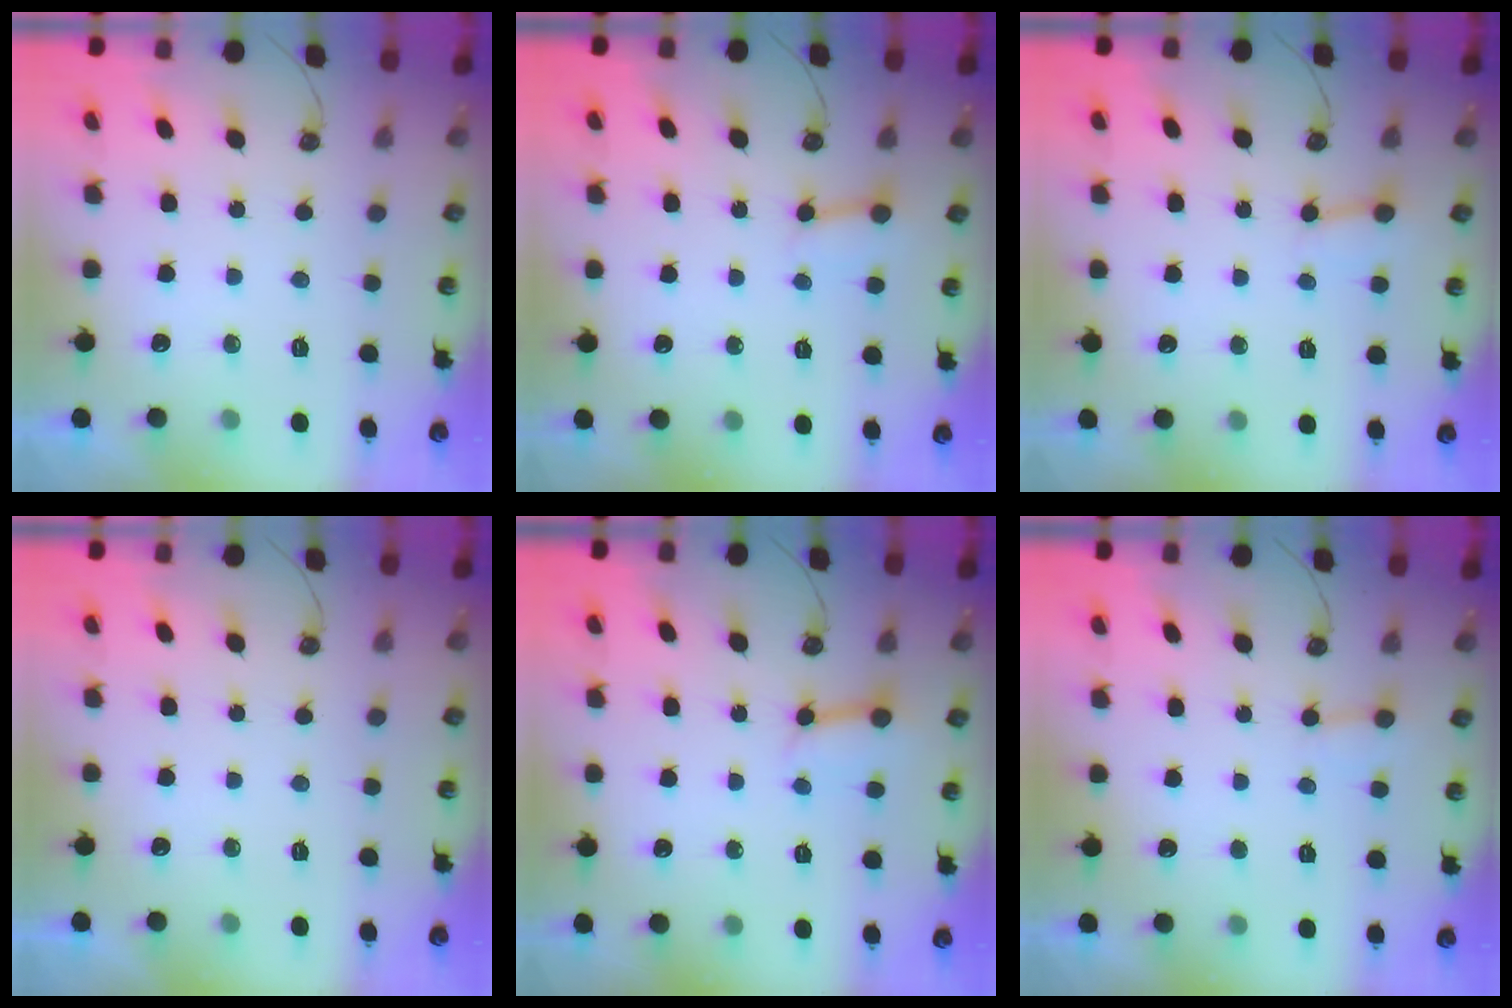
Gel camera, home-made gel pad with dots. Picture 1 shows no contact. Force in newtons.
{"total": 2.9, "press": 2.9, "slide": 0.4}
{"total": 2.5, "press": 2.5, "slide": 0.2}
{"total": 0.0}
{"total": 3.7, "press": 3.7, "slide": 0.5}
{"total": 3.8, "press": 3.8, "slide": 0.4}